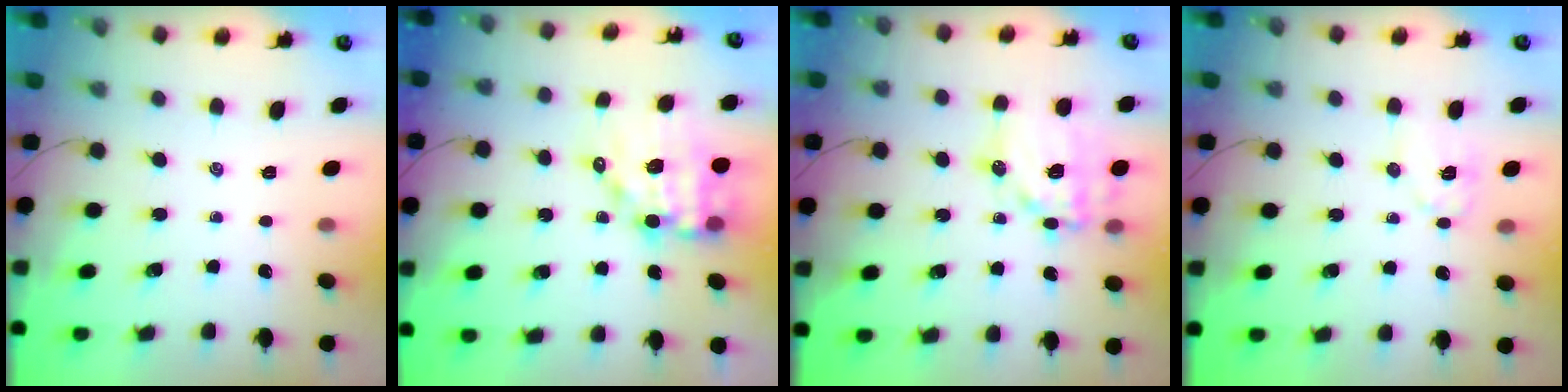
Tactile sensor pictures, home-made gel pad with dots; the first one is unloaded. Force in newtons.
{"total": 11.2, "press": 10.7, "slide": 3.3}
{"total": 16.3, "press": 16.0, "slide": 2.9}
{"total": 7.7, "press": 7.6, "slide": 0.5}